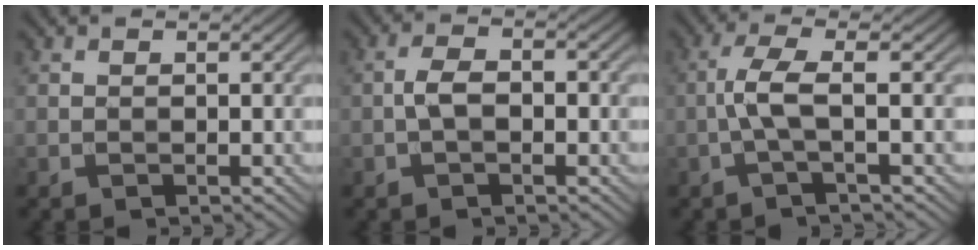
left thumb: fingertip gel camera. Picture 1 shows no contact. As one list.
[{"total": 3.1, "force": [-0.6, 1.6, 2.6], "torque": [-0.055, 0.007, -0.015]}, {"total": 3.9, "force": [-0.6, 0.4, 3.8], "torque": [-0.079, 0.012, -0.025]}]